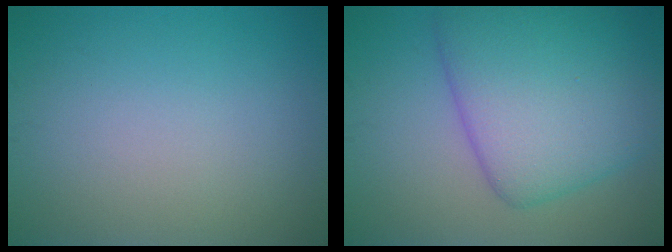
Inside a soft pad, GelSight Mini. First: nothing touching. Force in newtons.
{"total": 8.8, "press": 8.8, "slide": 0.5}